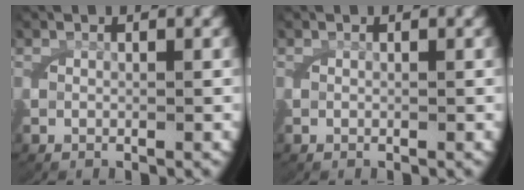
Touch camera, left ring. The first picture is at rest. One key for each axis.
{"total": 0.0}